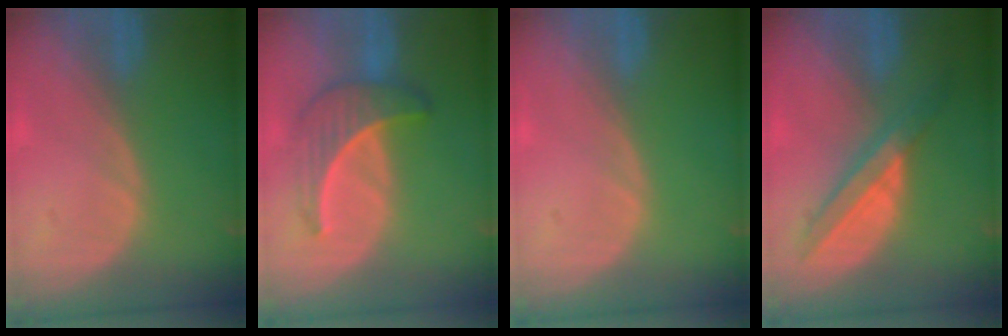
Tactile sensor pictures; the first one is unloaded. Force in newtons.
{"total": 6.2, "press": 6.0, "slide": 1.8}
{"total": 0.0}
{"total": 5.8, "press": 5.7, "slide": 1.4}